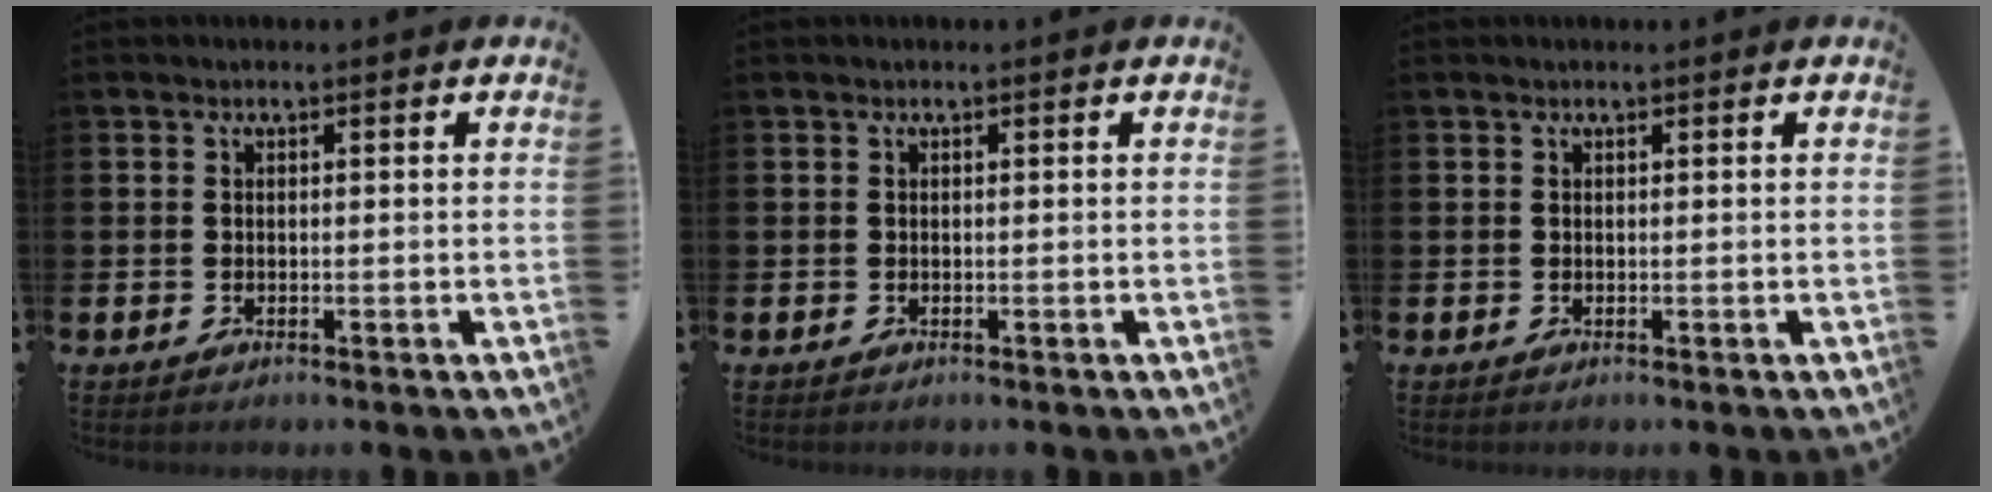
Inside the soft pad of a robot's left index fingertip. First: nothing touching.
{"total": 0.0}
{"total": 0.0}